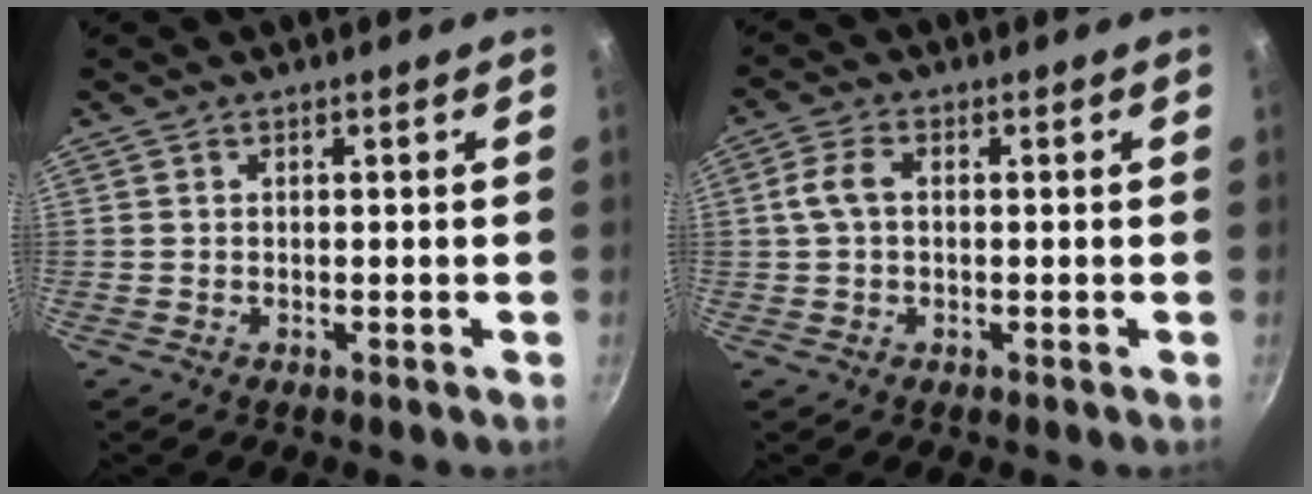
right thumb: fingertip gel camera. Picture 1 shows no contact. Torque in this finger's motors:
{"motor_torque": [-0.05, 0.21, 0.64, -0.23, 0.03]}